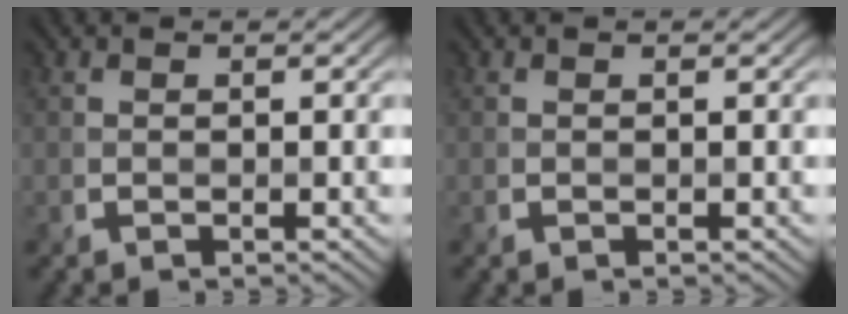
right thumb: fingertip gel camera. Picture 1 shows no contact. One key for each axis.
{"total": 0.0}